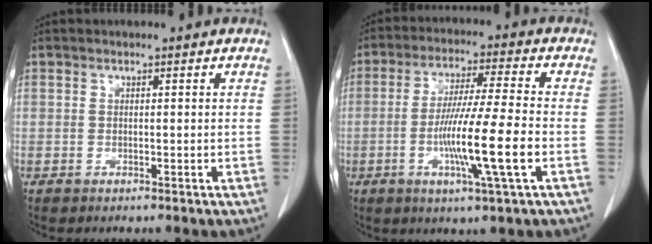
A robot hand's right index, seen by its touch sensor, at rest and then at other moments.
{"total": 12.1, "force": [-3.2, -0.7, 11.6], "torque": [-0.217, -0.014, -0.064]}